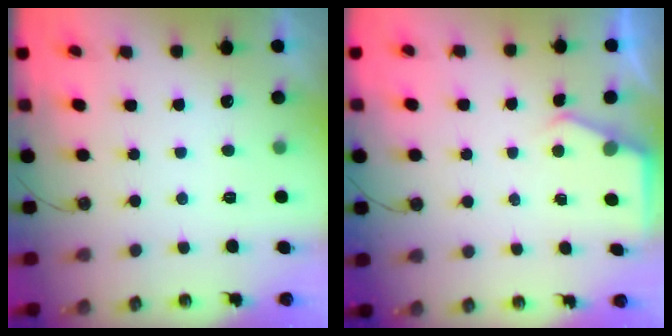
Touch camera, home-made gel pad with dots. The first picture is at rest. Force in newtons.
{"total": 2.9, "press": 2.9, "slide": 0.5}